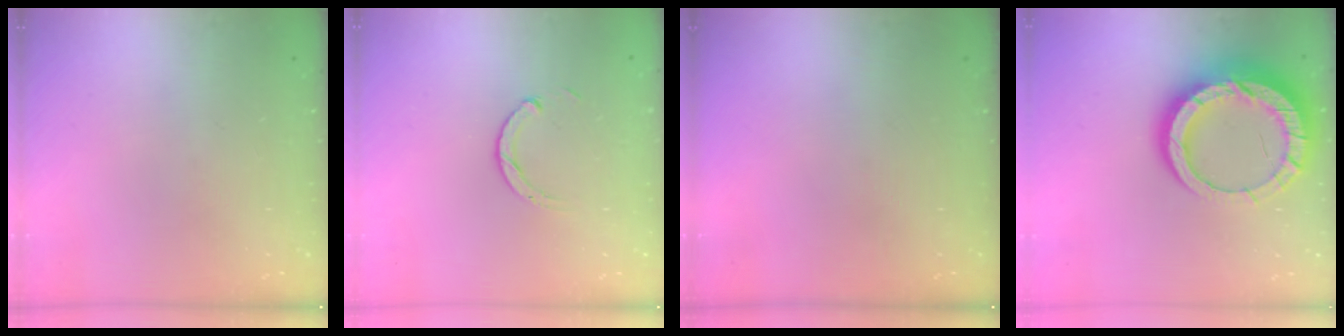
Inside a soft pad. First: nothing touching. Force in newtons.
{"total": 2.9, "press": 2.9, "slide": 0.4}
{"total": 0.0}
{"total": 18.7, "press": 18.6, "slide": 1.5}